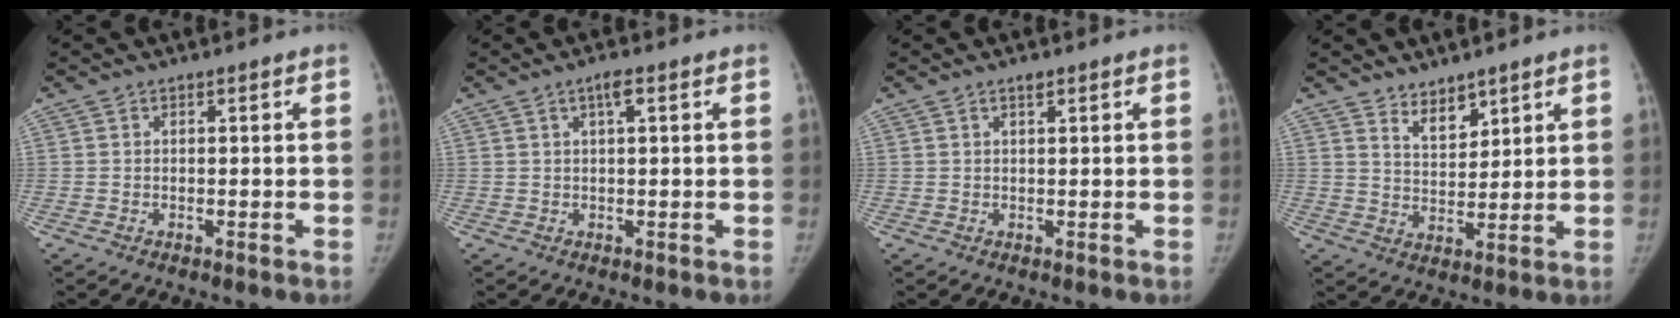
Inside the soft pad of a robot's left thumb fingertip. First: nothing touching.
{"total": 2.3, "force": [1.0, 0.5, 2.1], "torque": [-0.039, 0.004, 0.016]}
{"total": 1.3, "force": [0.8, 0.4, 0.8], "torque": [-0.011, -0.003, 0.014]}
{"total": 5.2, "force": [4.0, 2.5, 2.1], "torque": [-0.015, -0.036, 0.078]}